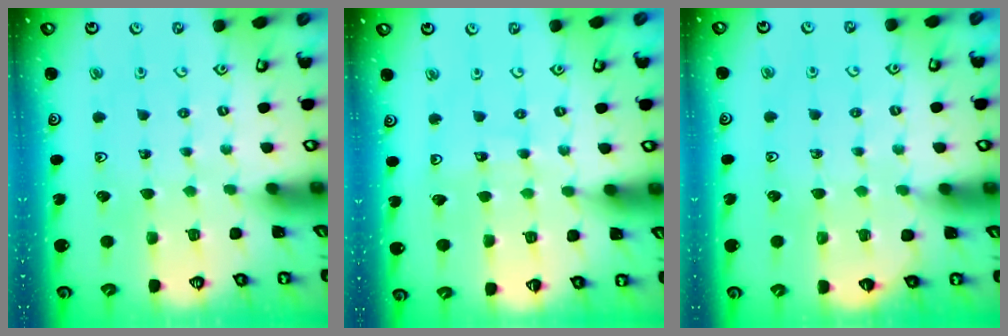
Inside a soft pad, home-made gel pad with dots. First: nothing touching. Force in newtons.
{"total": 6.2, "press": 6.2, "slide": 0.9}
{"total": 4.2, "press": 3.6, "slide": 2.3}